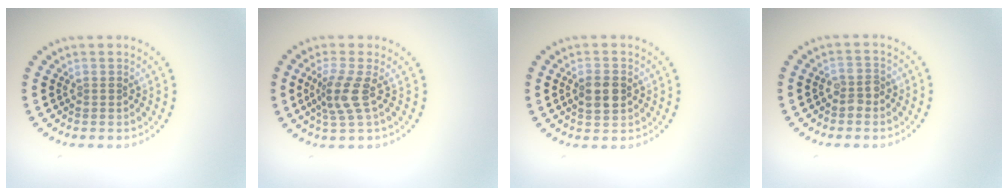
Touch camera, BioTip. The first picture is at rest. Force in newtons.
{"total": 2.9, "press": 2.2, "slide": 1.8}
{"total": 2.6, "press": 2.6, "slide": 0.2}
{"total": 1.8, "press": 1.7, "slide": 0.6}